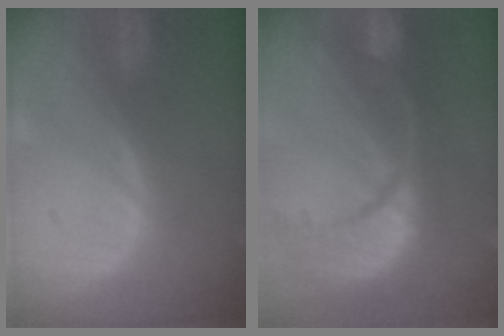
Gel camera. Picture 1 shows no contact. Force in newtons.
{"total": 13.8, "press": 10.9, "slide": 8.4}